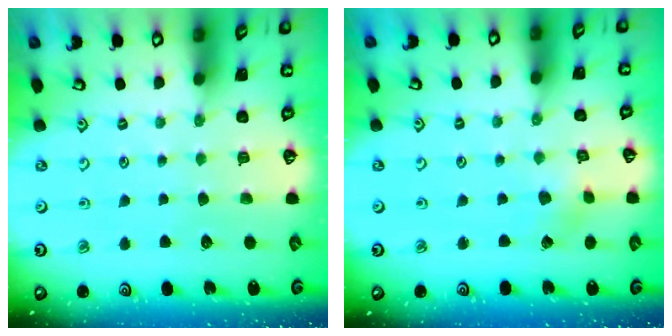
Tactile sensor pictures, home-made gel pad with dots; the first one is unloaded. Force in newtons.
{"total": 2.0, "press": 2.0, "slide": 0.1}